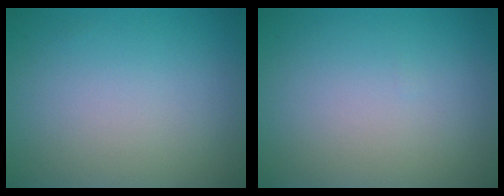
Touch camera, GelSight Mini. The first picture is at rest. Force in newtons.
{"total": 0.0}